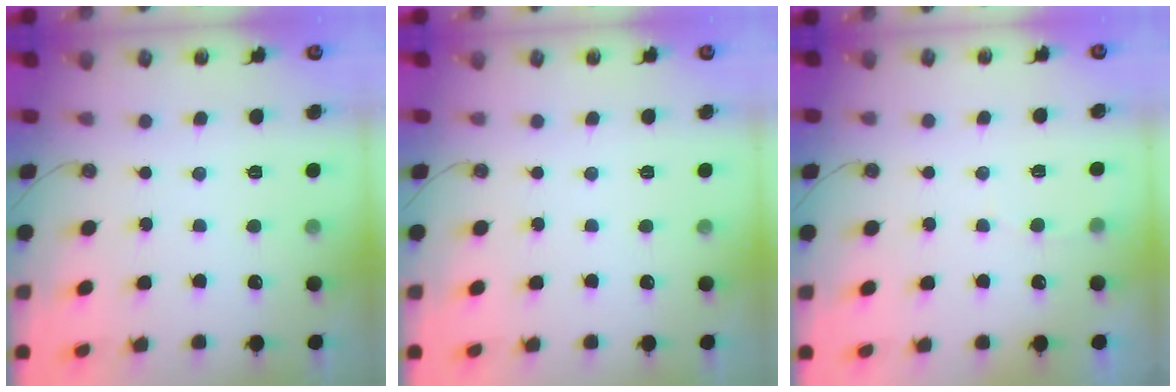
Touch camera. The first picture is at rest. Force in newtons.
{"total": 0.0}
{"total": 2.8, "press": 2.8, "slide": 0.2}